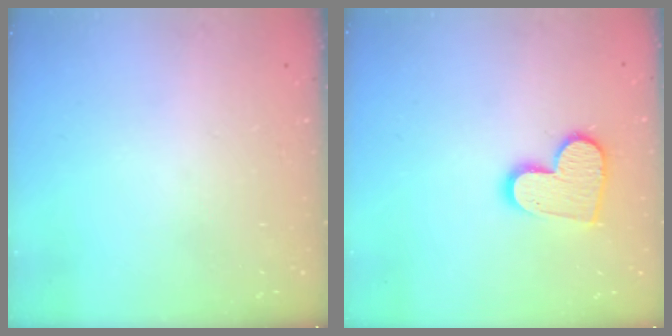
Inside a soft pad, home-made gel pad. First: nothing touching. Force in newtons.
{"total": 11.8, "press": 11.8, "slide": 0.8}